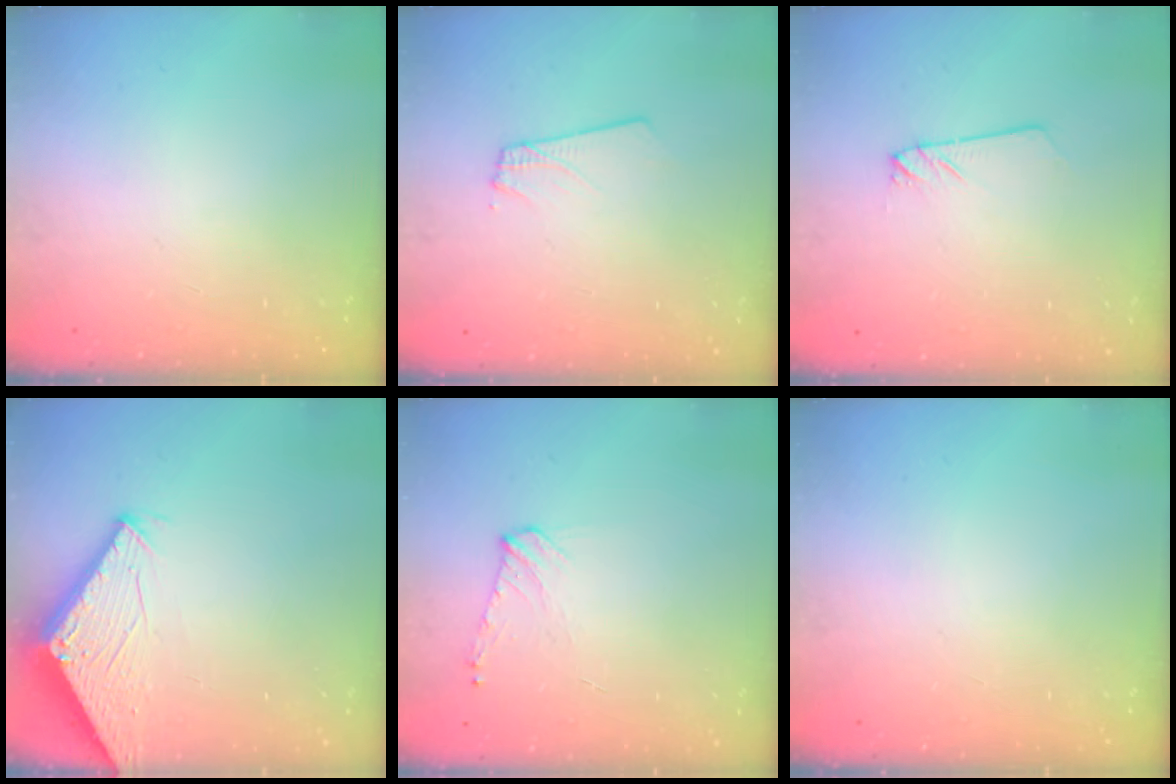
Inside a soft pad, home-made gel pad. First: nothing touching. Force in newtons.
{"total": 2.4, "press": 2.4, "slide": 0.3}
{"total": 1.4, "press": 1.4, "slide": 0.1}
{"total": 2.9, "press": 2.9, "slide": 0.2}
{"total": 7.1, "press": 7.0, "slide": 1.1}
{"total": 0.0}